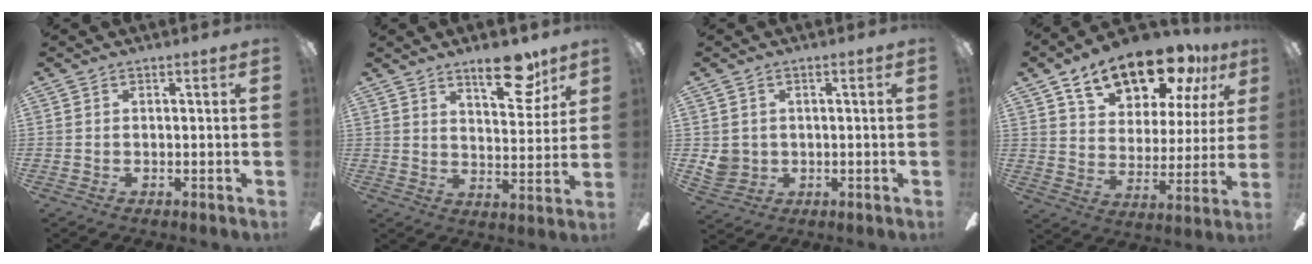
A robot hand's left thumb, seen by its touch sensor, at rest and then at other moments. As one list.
[{"total": 12.8, "force": [8.7, 5.0, 8.0], "torque": [-0.094, -0.045, 0.141]}, {"total": 4.4, "force": [0.6, 4.2, 1.1], "torque": [-0.027, 0.006, 0.014]}, {"total": 18.1, "force": [13.0, 8.7, 9.1], "torque": [-0.150, -0.070, 0.226]}]